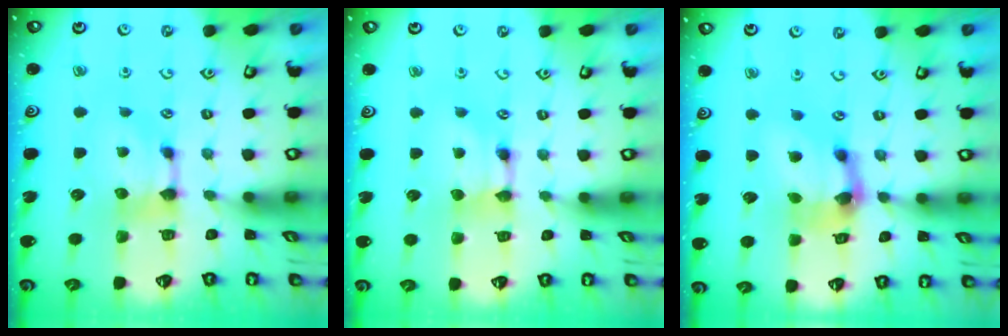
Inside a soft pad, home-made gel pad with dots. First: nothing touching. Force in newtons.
{"total": 1.7, "press": 1.7, "slide": 0.1}
{"total": 5.3, "press": 4.9, "slide": 1.8}